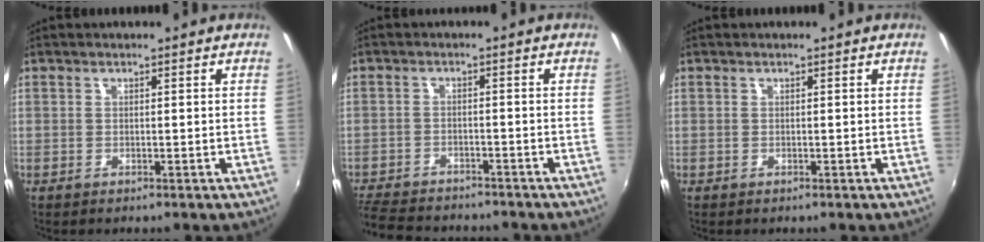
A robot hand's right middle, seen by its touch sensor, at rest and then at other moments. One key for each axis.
{"total": 11.4, "fx": -10.2, "fy": 3.3, "fz": 4.0, "tx": -0.110, "ty": -0.011, "tz": -0.165}
{"total": 0.0}